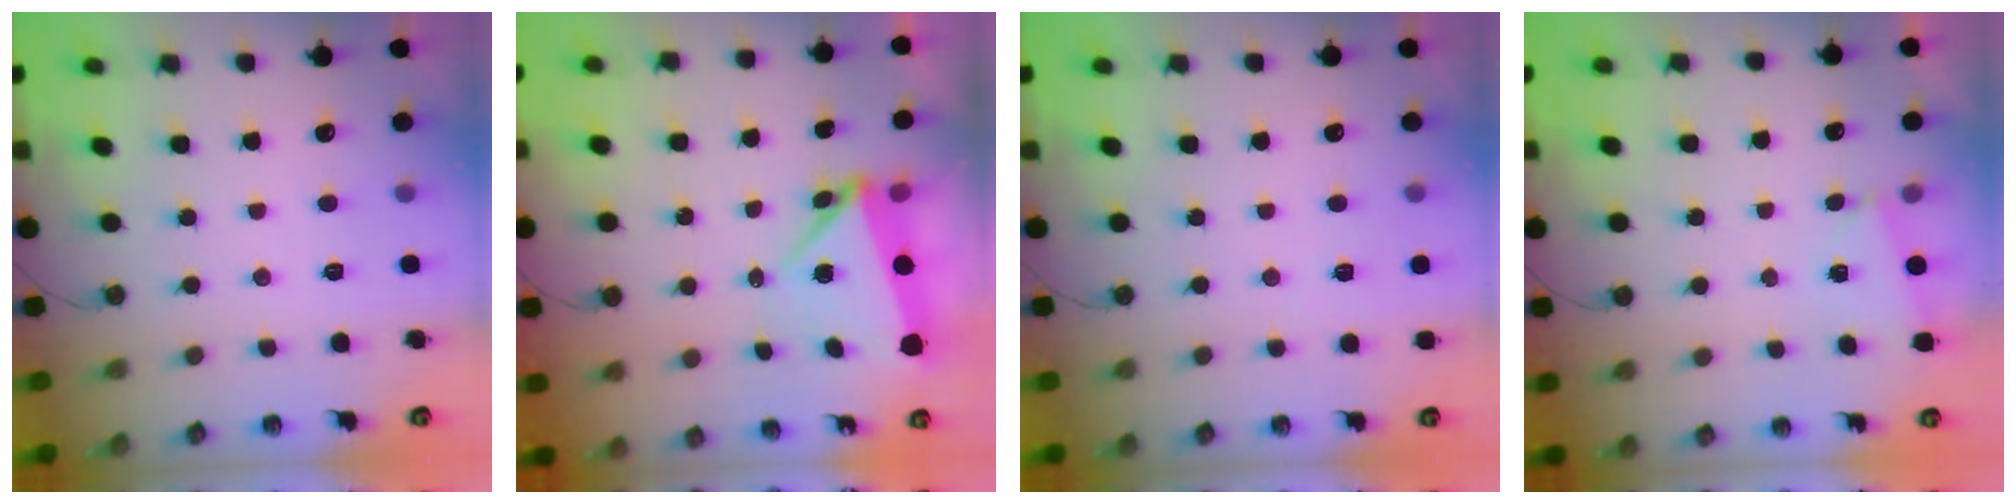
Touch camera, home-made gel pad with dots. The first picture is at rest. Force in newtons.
{"total": 5.2, "press": 5.2, "slide": 0.2}
{"total": 1.7, "press": 1.7, "slide": 0.4}
{"total": 2.1, "press": 0.8, "slide": 1.9}